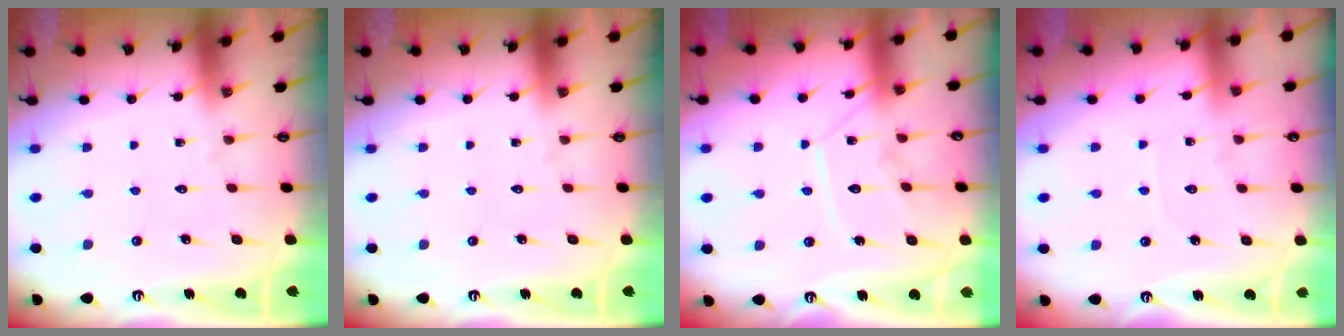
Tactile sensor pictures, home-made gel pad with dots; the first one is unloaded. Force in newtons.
{"total": 0.0}
{"total": 10.5, "press": 10.5, "slide": 0.4}
{"total": 2.1, "press": 2.1, "slide": 0.4}